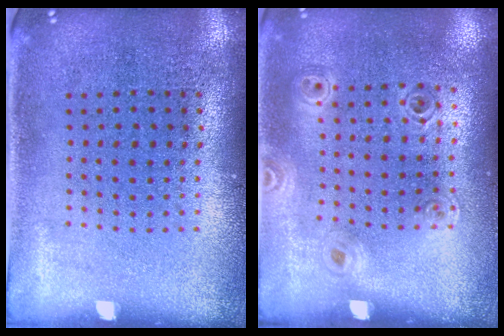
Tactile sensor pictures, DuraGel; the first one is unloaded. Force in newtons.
{"total": 0.9, "press": 0.9, "slide": 0.1}